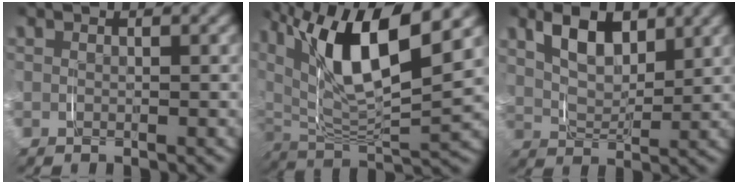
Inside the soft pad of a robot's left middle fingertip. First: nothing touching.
{"total": 12.1, "force": [4.4, 5.8, 9.7], "torque": [-0.184, 0.008, 0.071]}
{"total": 6.2, "force": [3.0, 3.7, 3.9], "torque": [-0.076, 0.000, 0.049]}